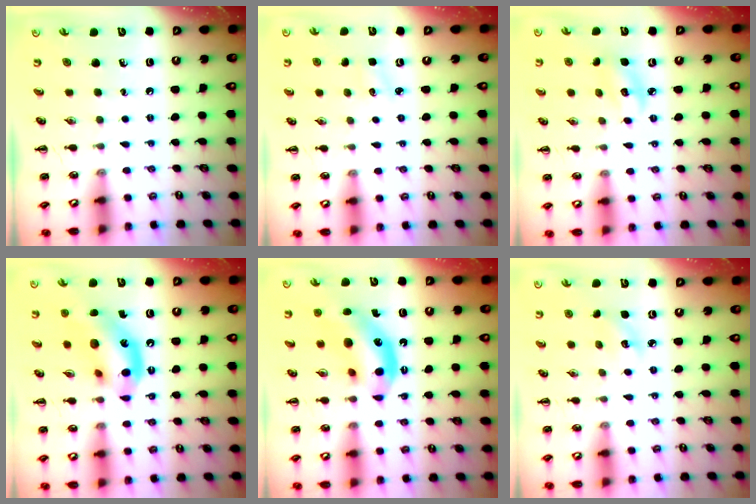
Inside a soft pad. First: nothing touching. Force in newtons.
{"total": 1.8, "press": 1.7, "slide": 0.5}
{"total": 4.5, "press": 4.5, "slide": 0.7}
{"total": 14.0, "press": 13.6, "slide": 3.3}
{"total": 12.1, "press": 11.7, "slide": 3.0}
{"total": 3.9, "press": 3.8, "slide": 1.2}